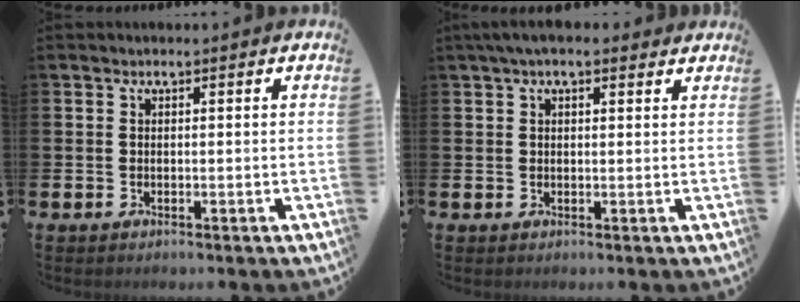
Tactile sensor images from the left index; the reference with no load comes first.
{"total": 2.8, "force": [2.2, 0.9, 1.5], "torque": [-0.031, 0.003, 0.039]}